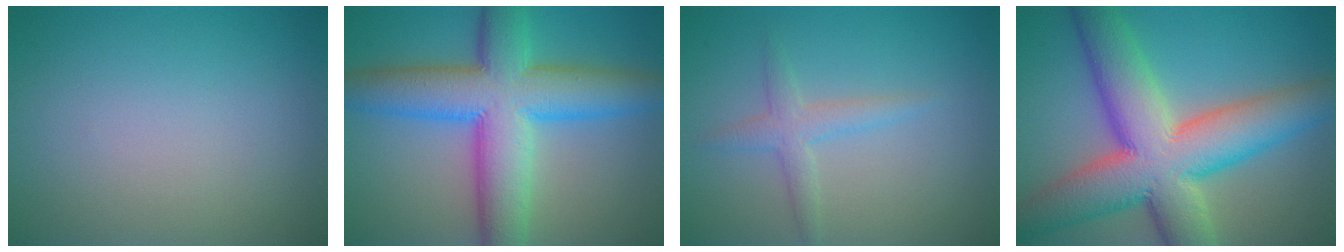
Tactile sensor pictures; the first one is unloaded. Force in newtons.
{"total": 11.2, "press": 11.2, "slide": 0.2}
{"total": 2.1, "press": 2.1, "slide": 0.1}
{"total": 12.6, "press": 12.6, "slide": 0.5}